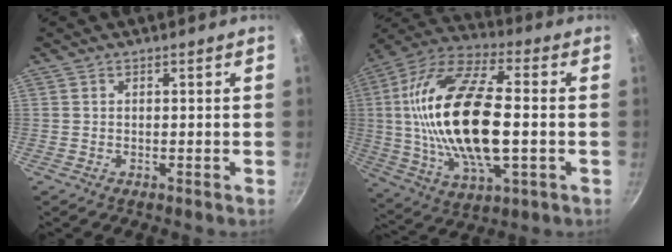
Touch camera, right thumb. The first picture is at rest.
{"total": 25.8, "force": [-0.3, 11.7, 23.0], "torque": [-0.449, 0.020, -0.012]}